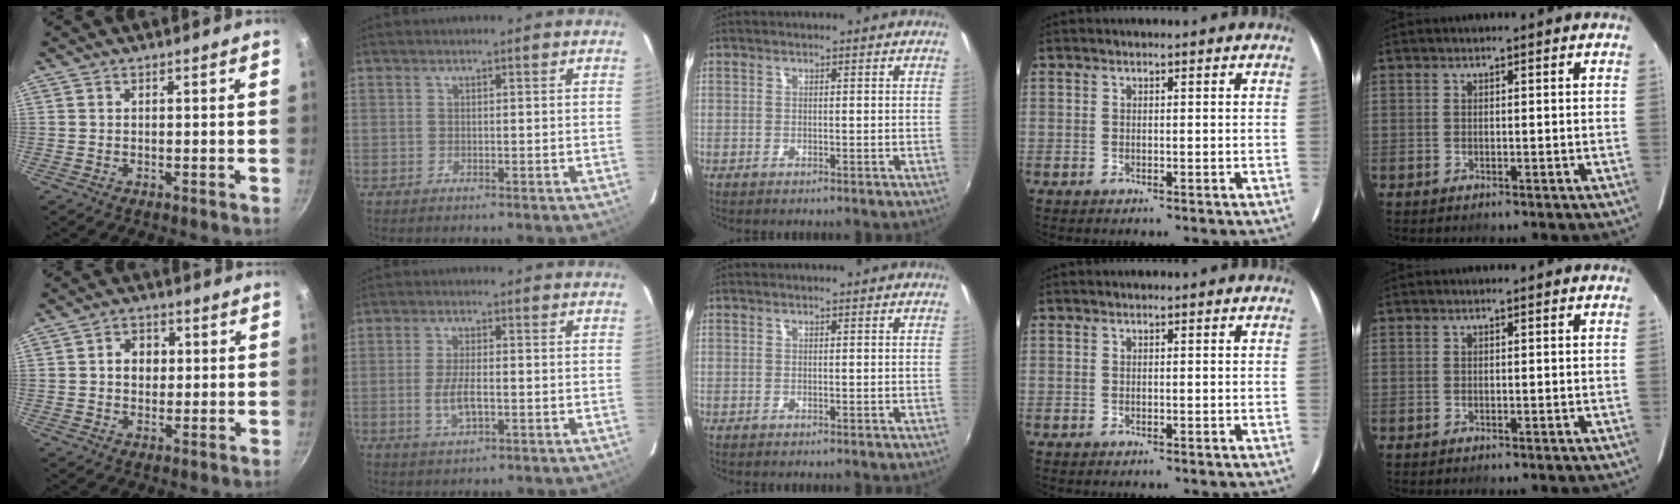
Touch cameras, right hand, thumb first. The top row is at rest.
{"thumb": {"total": 5.0, "force": [0.6, 4.1, 2.7], "torque": [-0.018, 0.005, 0.005]}, "index": {"total": 5.3, "force": [-1.3, 1.8, 4.8], "torque": [-0.096, -0.007, -0.024]}}